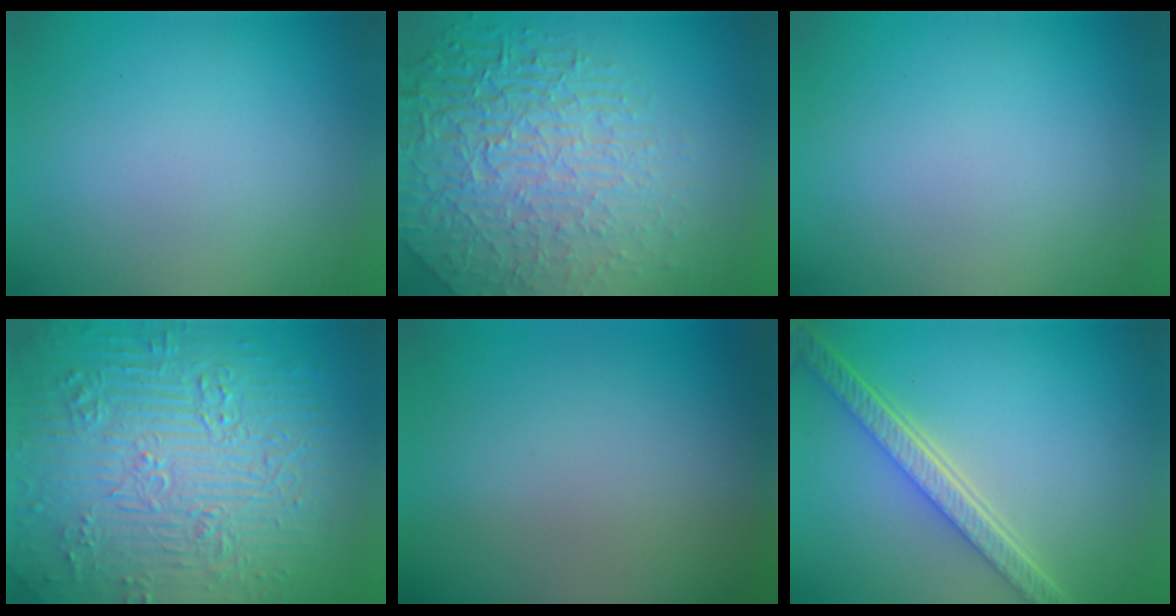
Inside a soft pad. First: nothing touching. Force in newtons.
{"total": 9.0, "press": 6.1, "slide": 6.6}
{"total": 0.0}
{"total": 11.9, "press": 7.8, "slide": 8.9}
{"total": 0.0}
{"total": 5.4, "press": 4.1, "slide": 3.6}